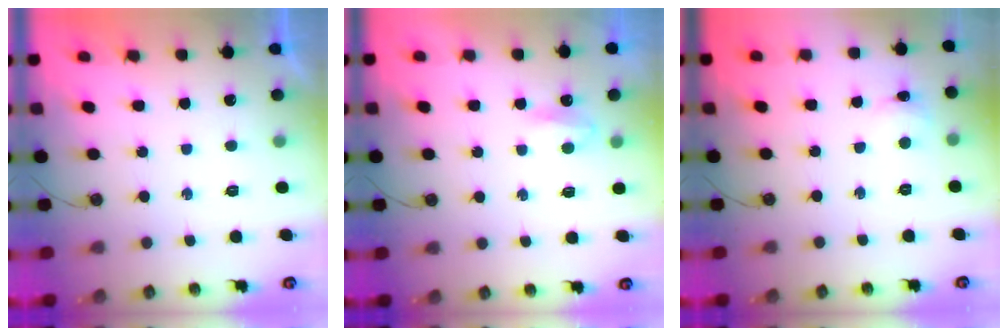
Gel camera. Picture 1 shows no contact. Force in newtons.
{"total": 3.9, "press": 3.9, "slide": 0.7}
{"total": 2.0, "press": 1.9, "slide": 0.4}